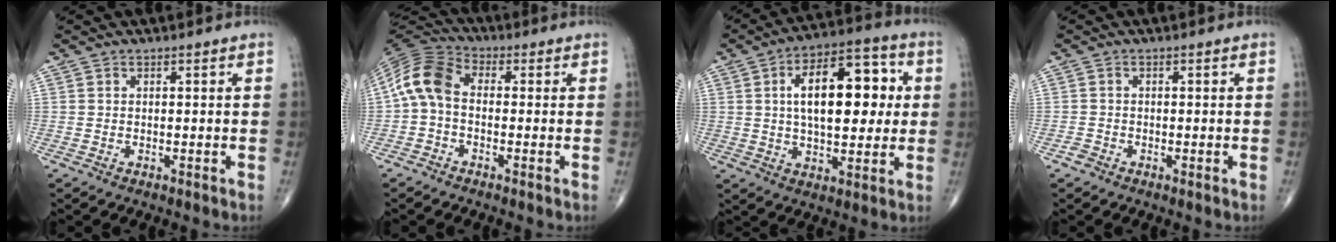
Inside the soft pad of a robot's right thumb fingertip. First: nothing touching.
{"total": 8.9, "force": [-0.5, 5.7, 6.8], "torque": [-0.132, 0.025, -0.029]}
{"total": 17.6, "force": [3.0, 8.5, 15.1], "torque": [-0.207, 0.015, 0.044]}
{"total": 0.9, "force": [-0.7, 0.5, 0.1], "torque": [0.000, 0.001, -0.020]}